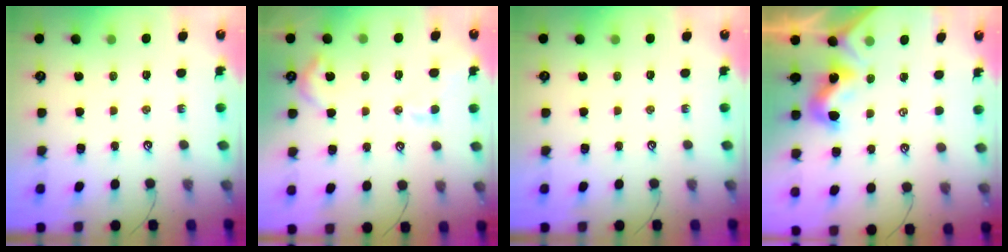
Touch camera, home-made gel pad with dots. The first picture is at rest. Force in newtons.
{"total": 4.4, "press": 4.4, "slide": 0.8}
{"total": 0.0}
{"total": 1.8, "press": 1.8, "slide": 0.2}